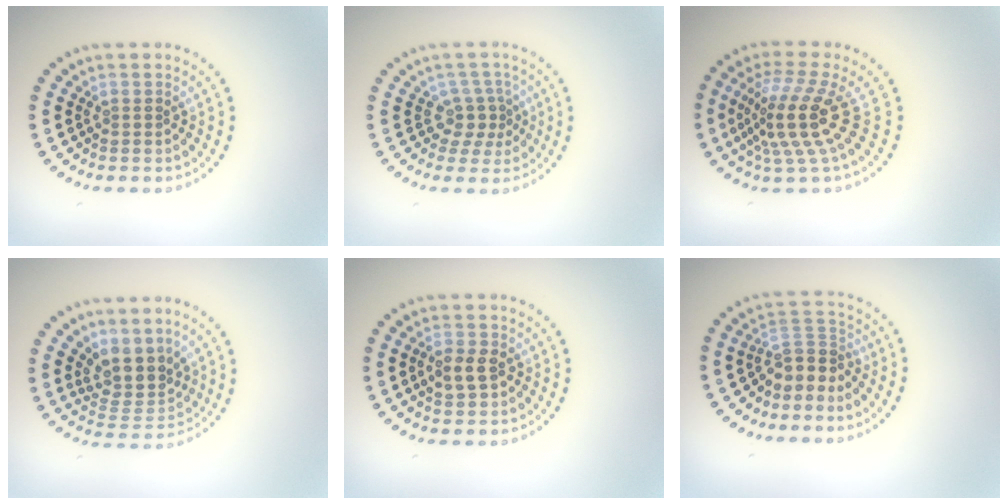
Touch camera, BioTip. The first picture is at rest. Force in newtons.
{"total": 2.5, "press": 1.8, "slide": 1.7}
{"total": 5.1, "press": 3.7, "slide": 3.5}
{"total": 3.8, "press": 3.0, "slide": 2.3}
{"total": 2.6, "press": 2.6, "slide": 0.0}
{"total": 3.2, "press": 2.4, "slide": 2.2}